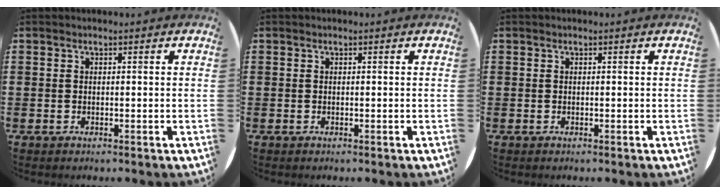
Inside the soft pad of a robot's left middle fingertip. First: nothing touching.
{"total": 0.0}
{"total": 0.0}